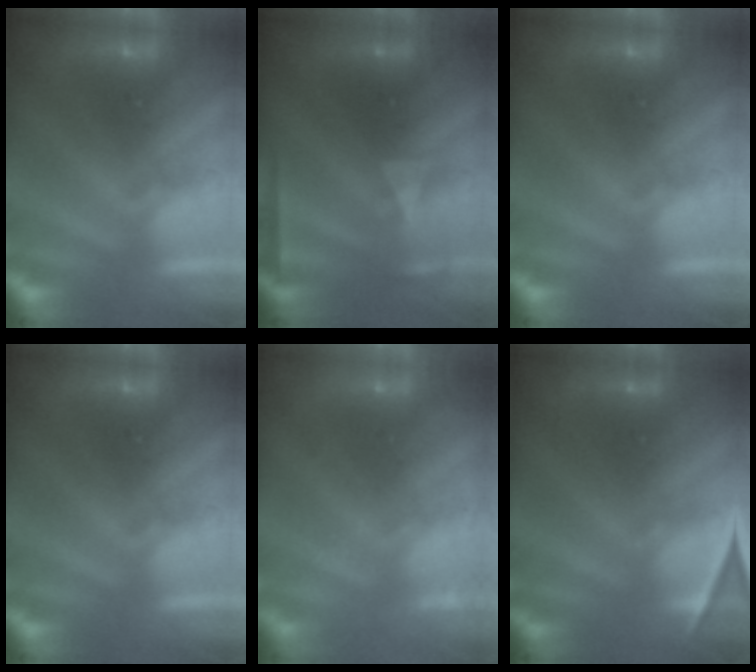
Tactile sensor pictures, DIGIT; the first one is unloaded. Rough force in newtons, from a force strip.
{"total": 2.4}
{"total": 0.0}
{"total": 0.0}
{"total": 2.1}
{"total": 2.2}